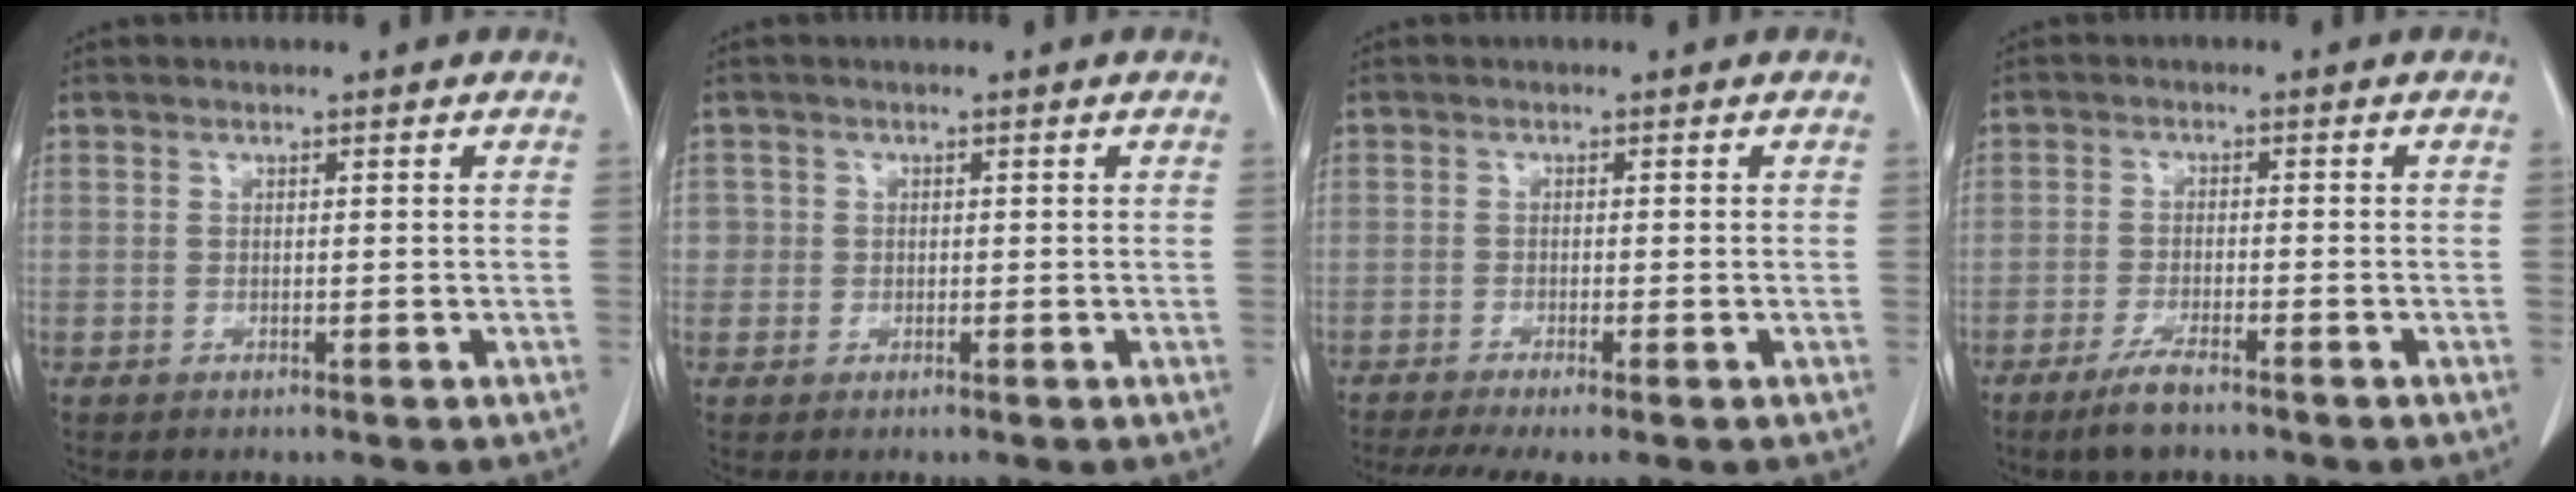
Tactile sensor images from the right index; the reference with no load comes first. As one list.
[{"total": 1.7, "force": [0.1, 1.7, 0.1], "torque": [0.014, 0.005, -0.002]}, {"total": 6.5, "force": [-4.8, 0.7, 4.4], "torque": [-0.069, -0.012, -0.079]}, {"total": 4.3, "force": [-3.2, 0.6, 2.8], "torque": [-0.061, -0.006, -0.059]}]